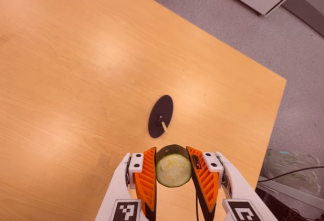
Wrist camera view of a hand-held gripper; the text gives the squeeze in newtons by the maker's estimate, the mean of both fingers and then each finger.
{"total": 13.5, "left": 12.6, "right": 14.5}